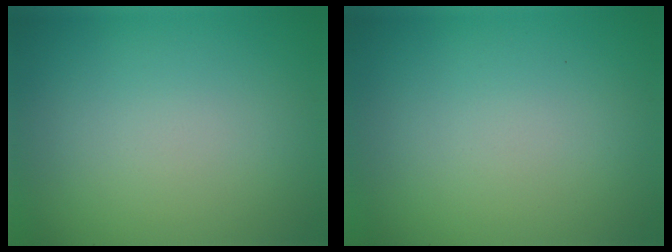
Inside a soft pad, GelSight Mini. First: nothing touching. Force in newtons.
{"total": 0.0}